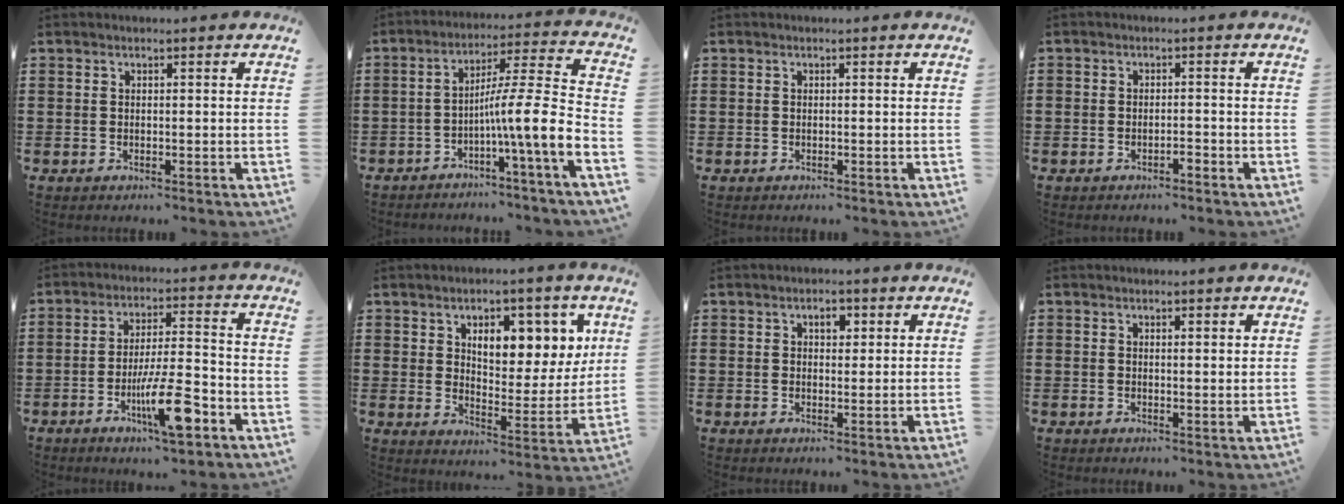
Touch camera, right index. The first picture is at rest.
{"total": 10.3, "force": [-3.6, -0.2, 9.6], "torque": [-0.156, -0.029, -0.076]}
{"total": 0.0}
{"total": 1.3, "force": [-1.2, 0.3, 0.1], "torque": [-0.007, 0.000, -0.024]}
{"total": 10.7, "force": [-4.8, 2.2, 9.3], "torque": [-0.168, 0.002, -0.084]}
{"total": 8.2, "force": [4.3, 4.2, 5.5], "torque": [-0.088, -0.012, 0.068]}
{"total": 2.3, "force": [1.0, 1.3, 1.6], "torque": [-0.027, 0.005, 0.015]}
{"total": 0.9, "force": [0.6, 0.0, 0.6], "torque": [-0.011, 0.001, 0.011]}